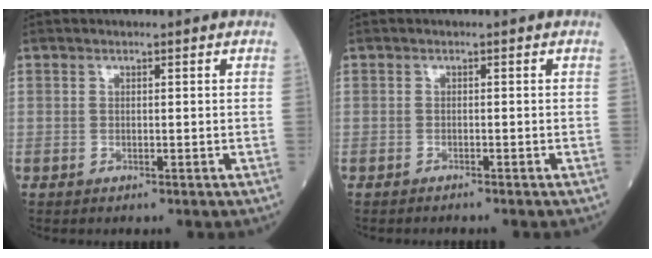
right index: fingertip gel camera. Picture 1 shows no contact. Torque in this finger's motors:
{"motor_torque": [-0.11, -0.06, 0.10, 0.02]}